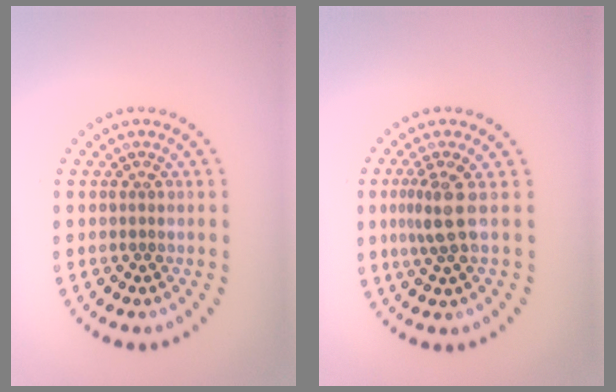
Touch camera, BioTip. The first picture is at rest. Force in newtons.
{"total": 2.7, "press": 2.0, "slide": 1.8}